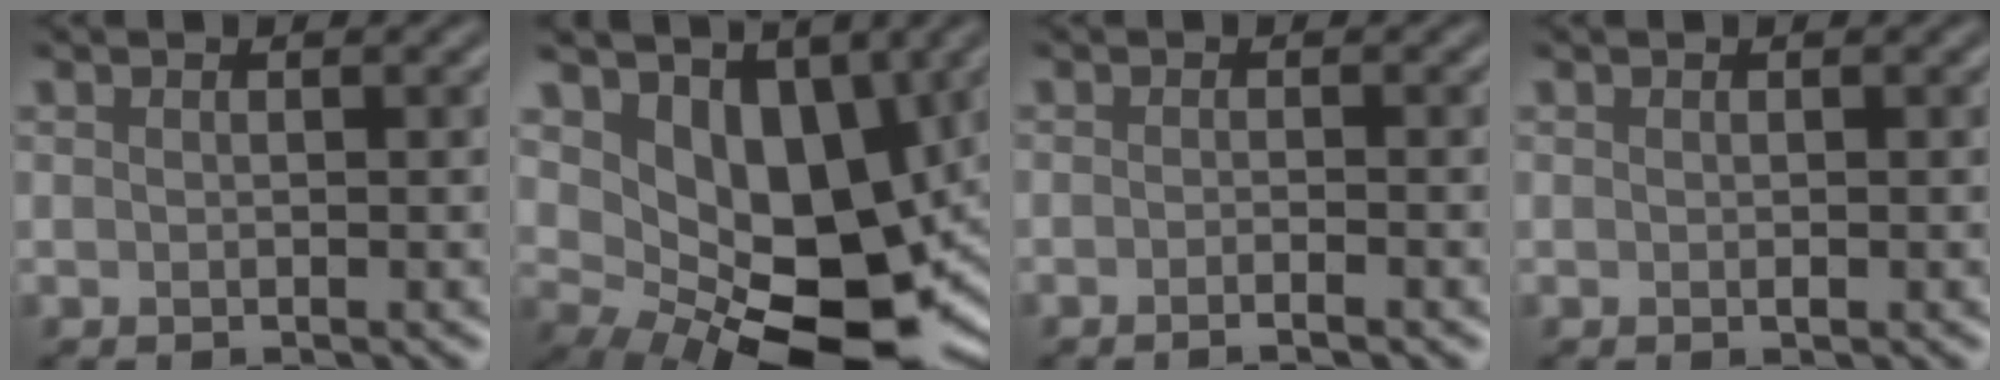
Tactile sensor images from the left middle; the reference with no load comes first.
{"total": 12.6, "force": [0.9, 8.3, 9.4], "torque": [-0.110, -0.028, 0.033]}
{"total": 1.4, "force": [-0.9, 0.4, 1.1], "torque": [-0.005, -0.008, -0.020]}
{"total": 0.0}